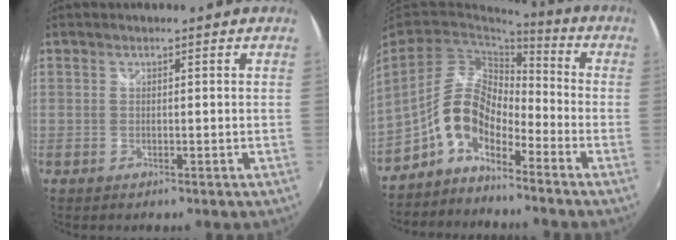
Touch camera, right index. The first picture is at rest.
{"total": 8.8, "force": [-5.6, 4.0, 5.5], "torque": [-0.110, 0.020, -0.114]}